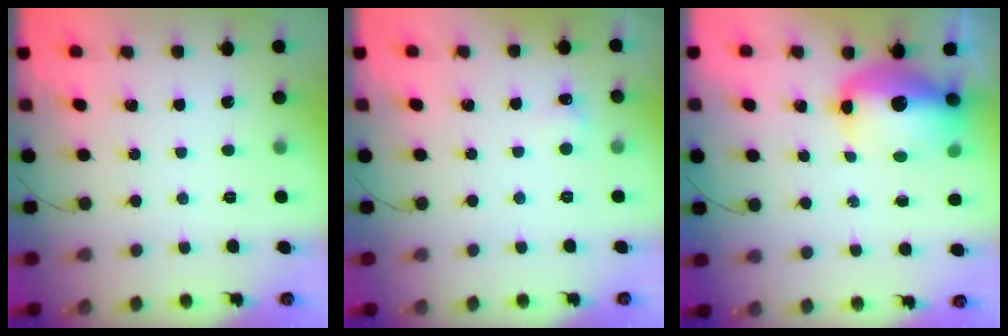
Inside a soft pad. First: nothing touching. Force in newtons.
{"total": 3.7, "press": 3.6, "slide": 0.8}
{"total": 13.0, "press": 12.7, "slide": 2.9}